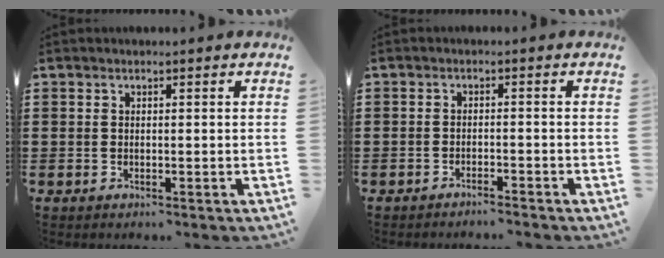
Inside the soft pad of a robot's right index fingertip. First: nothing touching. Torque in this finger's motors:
{"motor_torque": [0.12, -0.05, 0.05, -0.02]}